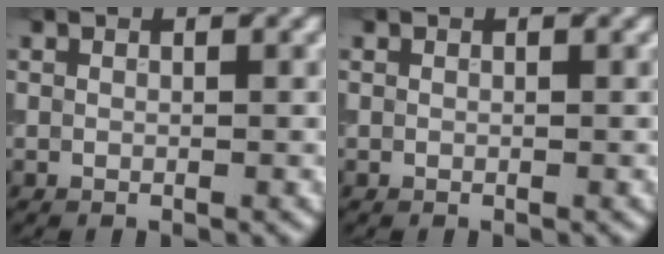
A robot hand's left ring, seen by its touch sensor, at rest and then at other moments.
{"total": 0.0}